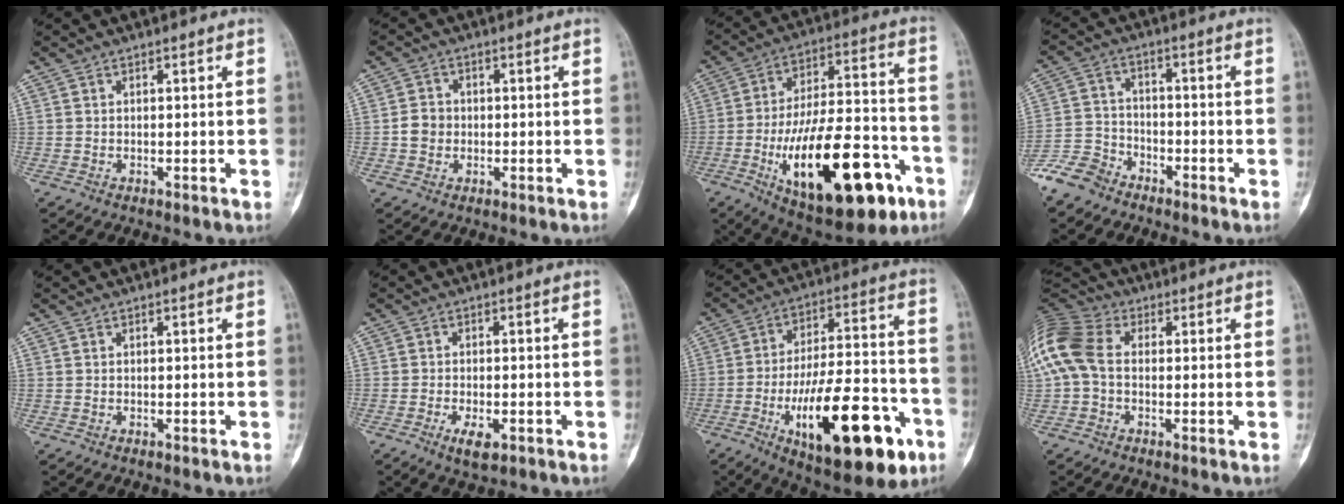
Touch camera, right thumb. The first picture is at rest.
{"total": 3.6, "force": [-0.4, 3.3, 1.6], "torque": [-0.017, 0.009, -0.011]}
{"total": 28.1, "force": [-11.2, 11.6, 23.0], "torque": [-0.360, 0.049, -0.160]}
{"total": 7.4, "force": [-5.9, 4.2, 1.5], "torque": [-0.022, 0.025, -0.130]}
{"total": 0.0}
{"total": 4.1, "force": [-1.9, 1.8, 3.2], "torque": [-0.055, 0.000, -0.029]}
{"total": 25.2, "force": [-10.3, 9.6, 20.9], "torque": [-0.309, 0.045, -0.149]}
{"total": 14.0, "force": [0.8, 9.9, 10.0], "torque": [-0.237, 0.030, 0.007]}